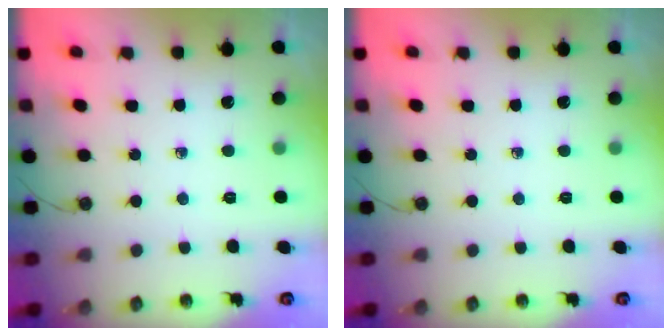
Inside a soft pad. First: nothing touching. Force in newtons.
{"total": 0.0}